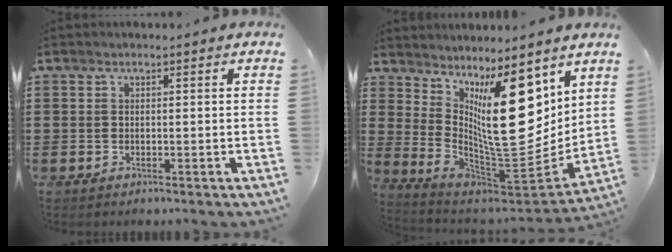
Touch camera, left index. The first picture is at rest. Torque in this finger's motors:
{"motor_torque": [2.14, 0.00, 1.05, 0.21]}